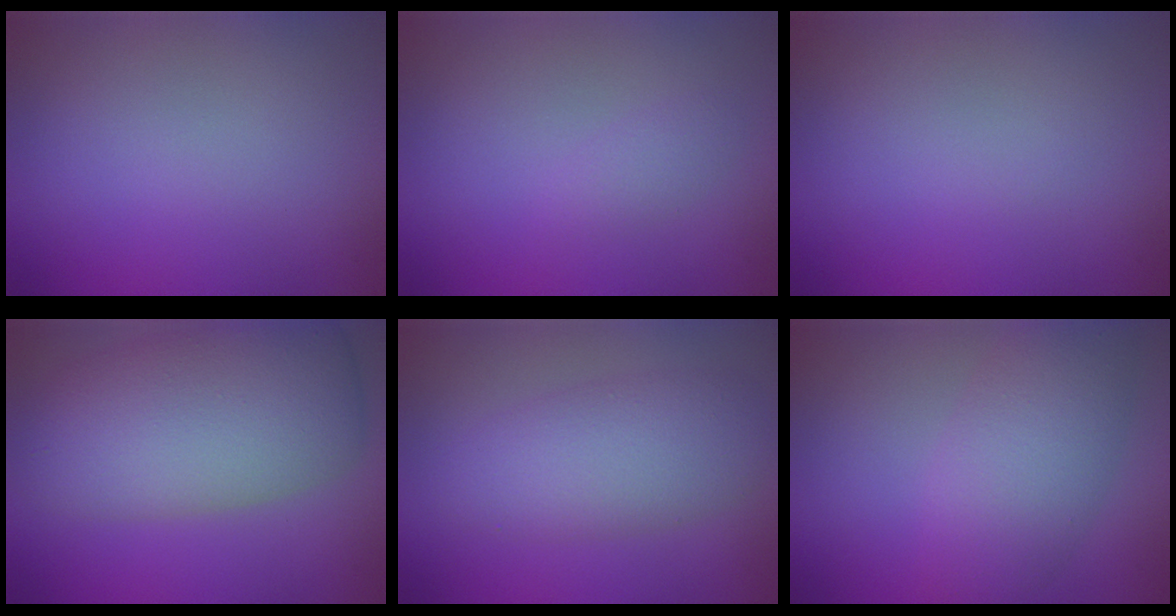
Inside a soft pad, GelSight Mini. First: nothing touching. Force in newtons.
{"total": 1.1, "press": 1.1, "slide": 0.0}
{"total": 0.0}
{"total": 9.4, "press": 9.3, "slide": 0.5}
{"total": 4.9, "press": 4.9, "slide": 0.4}
{"total": 5.5, "press": 5.5, "slide": 0.2}